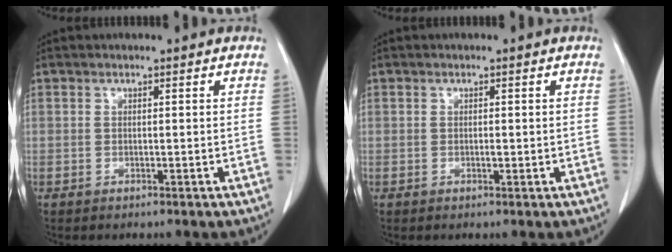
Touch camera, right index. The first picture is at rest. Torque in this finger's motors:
{"motor_torque": [-0.45, 0.61, -0.16, -0.01]}